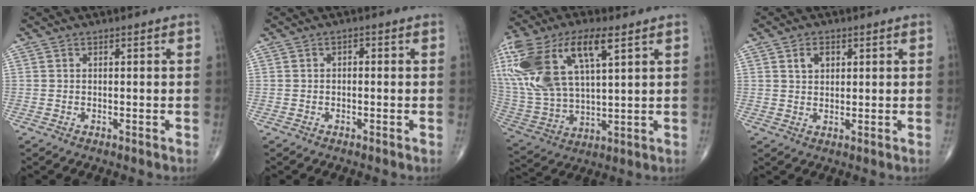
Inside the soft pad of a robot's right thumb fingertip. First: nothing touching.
{"total": 1.1, "force": [0.0, 0.7, 0.8], "torque": [-0.009, 0.005, -0.003]}
{"total": 24.6, "force": [9.8, 11.1, 19.6], "torque": [-0.435, 0.006, 0.188]}
{"total": 3.3, "force": [1.4, 2.3, 2.0], "torque": [-0.025, -0.004, 0.025]}